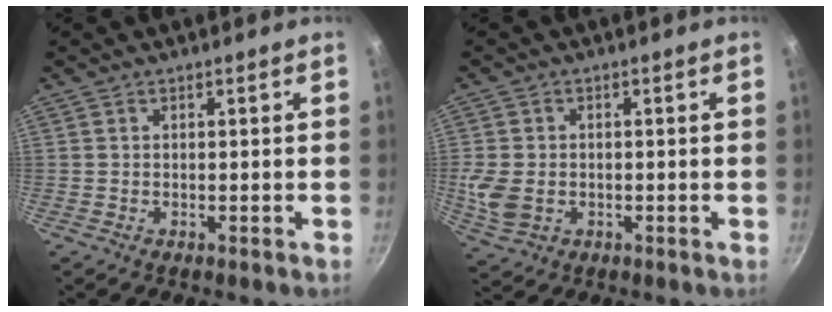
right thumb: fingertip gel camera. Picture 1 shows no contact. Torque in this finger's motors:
{"motor_torque": [0.80, 0.66, 0.62, 0.18, 0.06]}